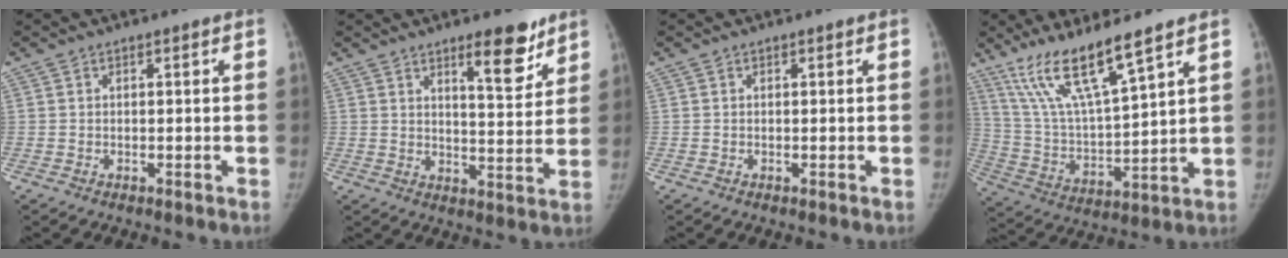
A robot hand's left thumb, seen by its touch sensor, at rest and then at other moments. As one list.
[{"total": 9.1, "force": [6.2, 2.7, 6.1], "torque": [-0.065, -0.045, 0.092]}, {"total": 0.0}, {"total": 14.5, "force": [10.2, 1.6, 10.1], "torque": [-0.188, -0.055, 0.213]}]